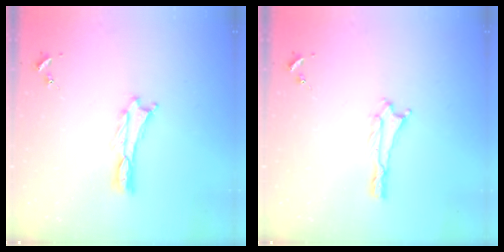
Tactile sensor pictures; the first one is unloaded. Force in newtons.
{"total": 0.0}